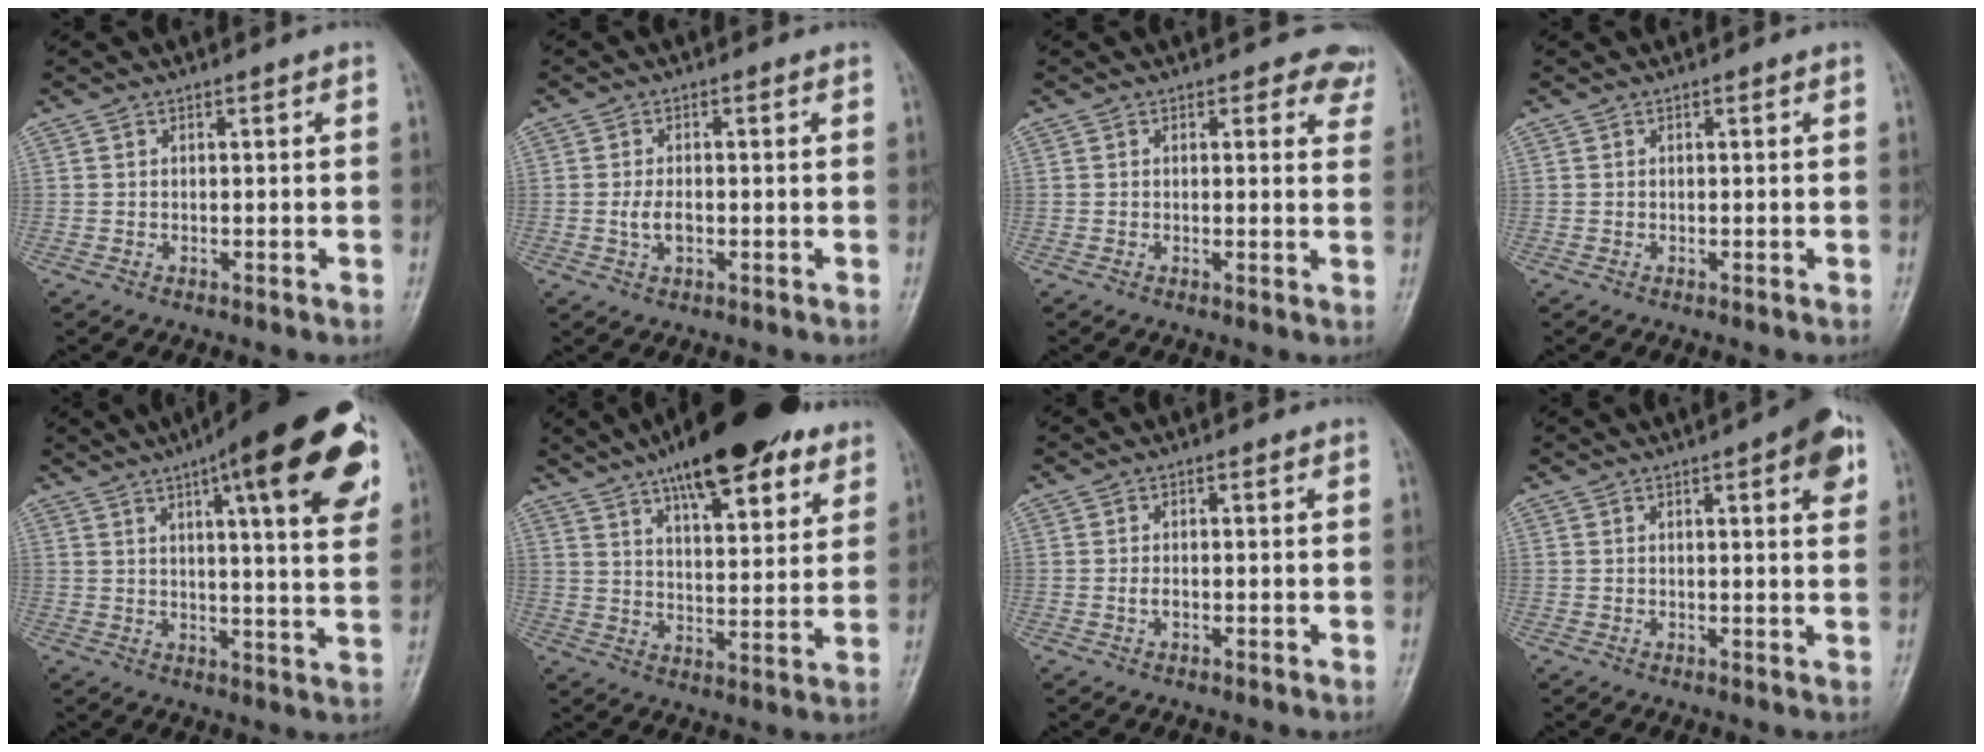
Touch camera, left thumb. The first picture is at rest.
{"total": 3.0, "force": [-0.5, 1.7, 2.4], "torque": [-0.046, 0.000, -0.011]}
{"total": 5.1, "force": [4.2, 2.7, 1.2], "torque": [0.026, -0.019, 0.023]}
{"total": 0.0}
{"total": 22.3, "force": [10.3, 5.1, 19.1], "torque": [-0.242, -0.014, 0.134]}
{"total": 21.0, "force": [13.4, 7.2, 14.4], "torque": [-0.185, -0.034, 0.203]}
{"total": 1.1, "force": [-0.1, 0.7, 0.9], "torque": [-0.015, -0.001, -0.004]}
{"total": 6.3, "force": [2.8, 1.6, 5.4], "torque": [-0.058, -0.005, 0.029]}